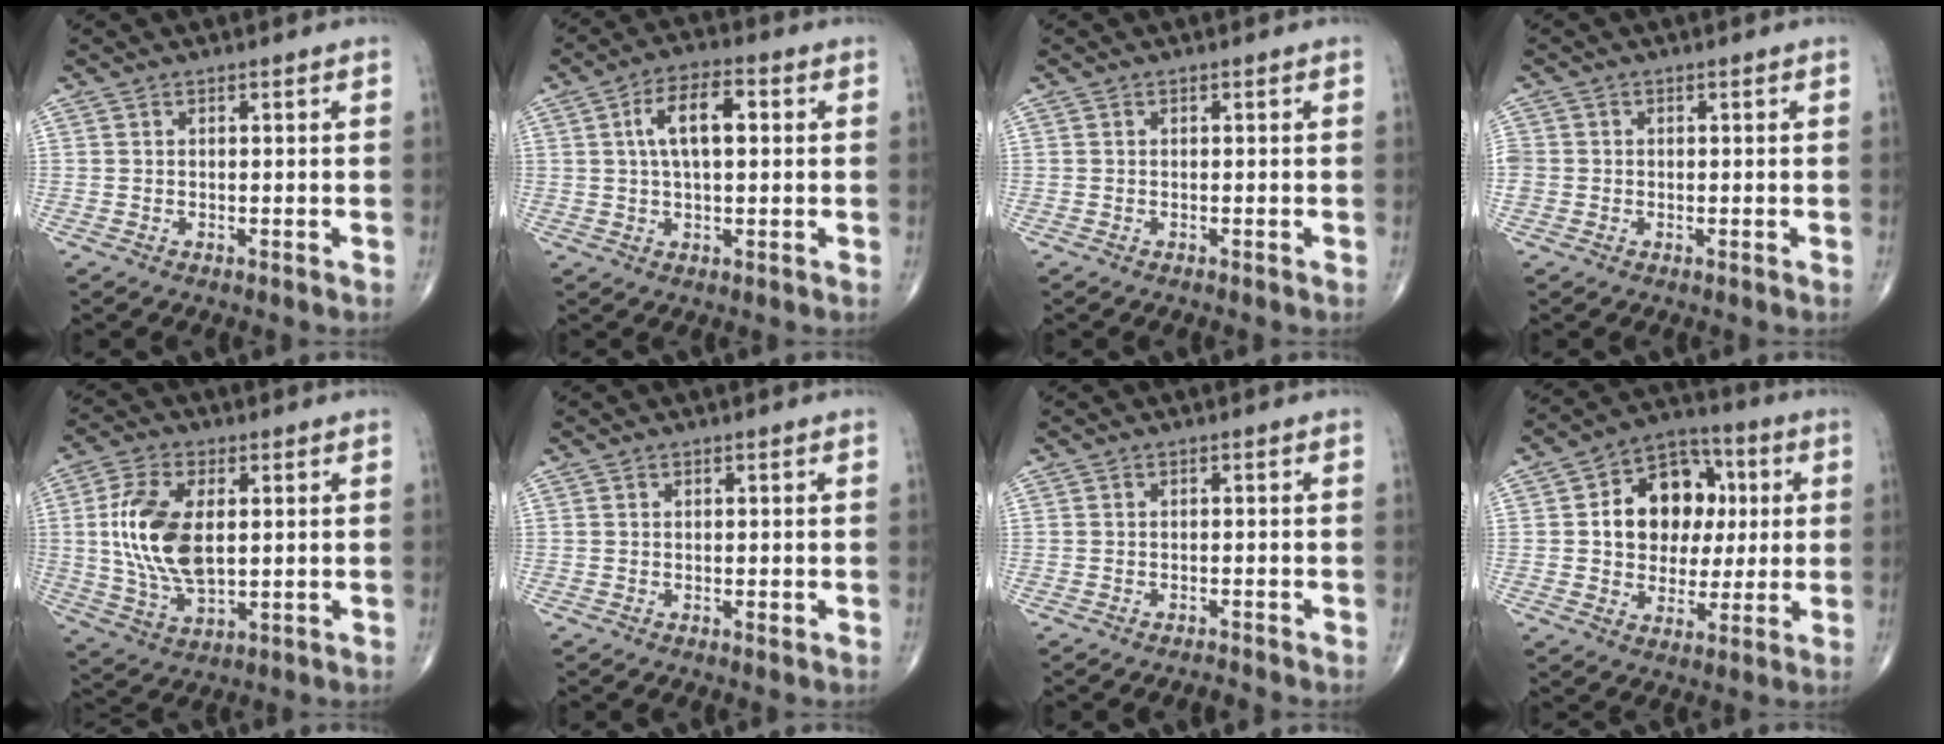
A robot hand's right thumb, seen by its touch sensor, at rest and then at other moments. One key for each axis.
{"total": 8.6, "fx": 1.7, "fy": 3.9, "fz": 7.5, "tx": -0.130, "ty": 0.016, "tz": 0.023}
{"total": 0.0}
{"total": 2.7, "fx": -0.3, "fy": 2.5, "fz": 1.0, "tx": -0.019, "ty": 0.008, "tz": -0.006}
{"total": 14.0, "fx": 1.6, "fy": 7.4, "fz": 11.7, "tx": -0.238, "ty": -0.007, "tz": 0.034}
{"total": 0.6, "fx": -0.1, "fy": 0.4, "fz": 0.5, "tx": -0.007, "ty": -0.002, "tz": -0.002}
{"total": 1.0, "fx": -0.9, "fy": 0.0, "fz": -0.1, "tx": -0.005, "ty": 0.003, "tz": -0.015}
{"total": 15.3, "fx": 2.4, "fy": 11.6, "fz": 9.7, "tx": -0.101, "ty": 0.017, "tz": 0.036}